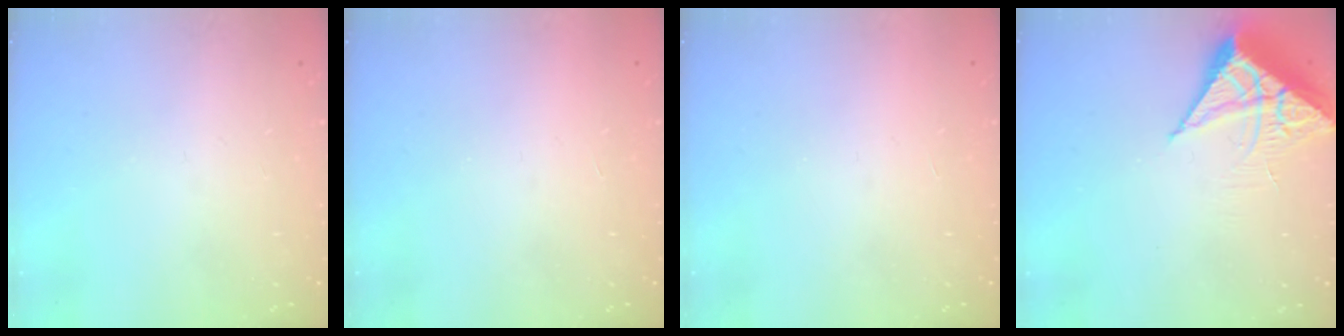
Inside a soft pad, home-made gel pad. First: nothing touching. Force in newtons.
{"total": 1.5, "press": 1.5, "slide": 0.1}
{"total": 1.5, "press": 1.5, "slide": 0.1}
{"total": 7.7, "press": 7.7, "slide": 0.5}